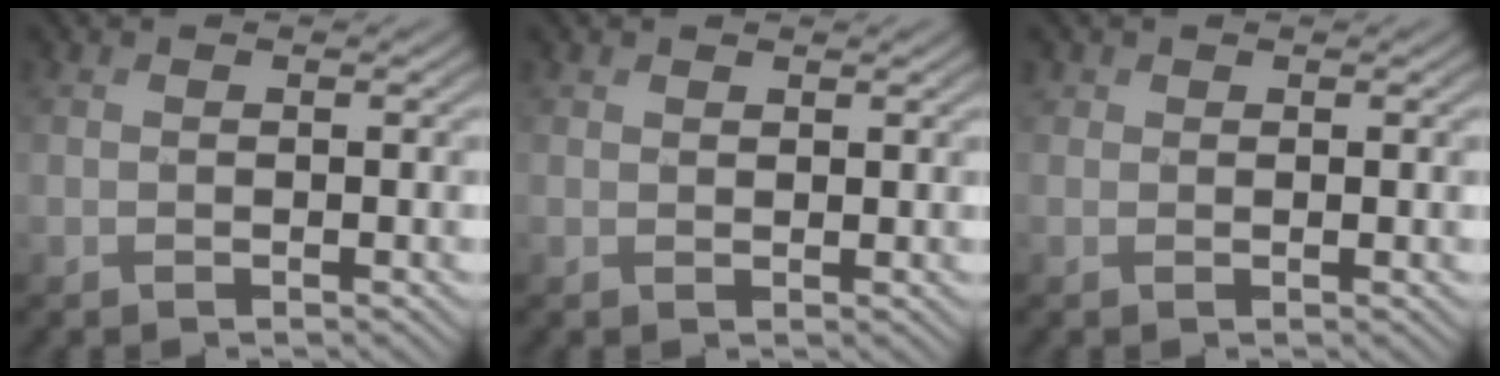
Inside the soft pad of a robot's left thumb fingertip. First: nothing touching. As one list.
[{"total": 0.8, "force": [0.7, 0.4, 0.1], "torque": [-0.003, -0.001, 0.014]}, {"total": 1.0, "force": [0.6, 0.7, 0.4], "torque": [-0.007, -0.002, 0.009]}]